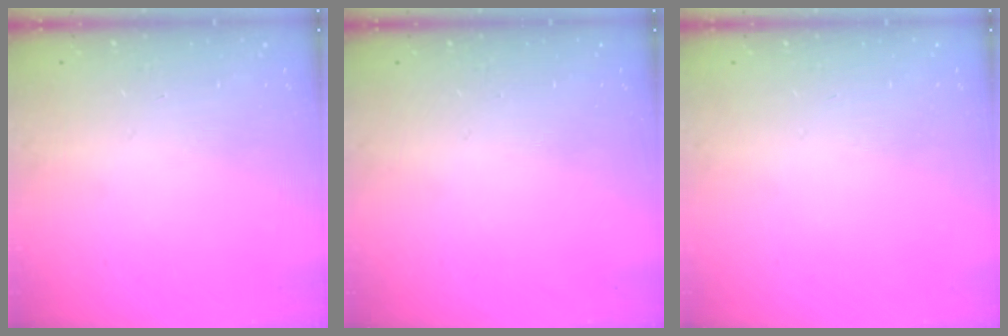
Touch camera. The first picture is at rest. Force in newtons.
{"total": 0.0}
{"total": 0.0}